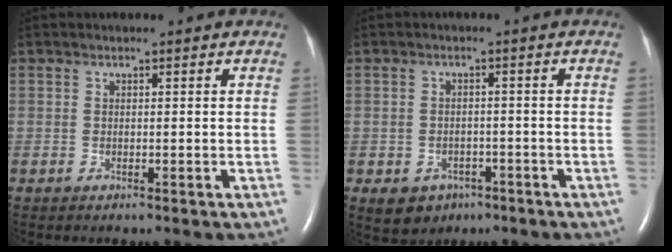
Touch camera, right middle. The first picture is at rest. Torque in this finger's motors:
{"motor_torque": [0.38, -0.36, 0.05, 0.04]}